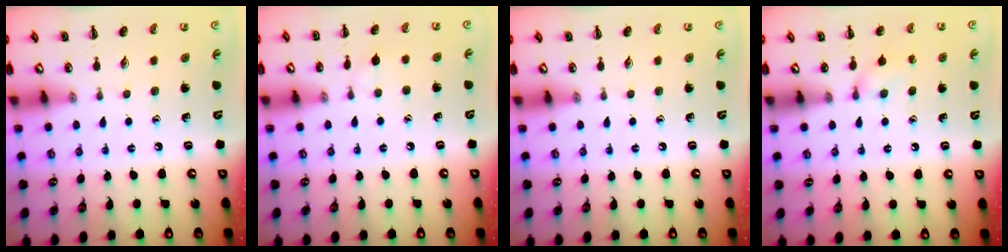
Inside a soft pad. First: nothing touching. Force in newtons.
{"total": 4.5, "press": 4.2, "slide": 1.6}
{"total": 0.0}
{"total": 7.1, "press": 6.9, "slide": 2.0}